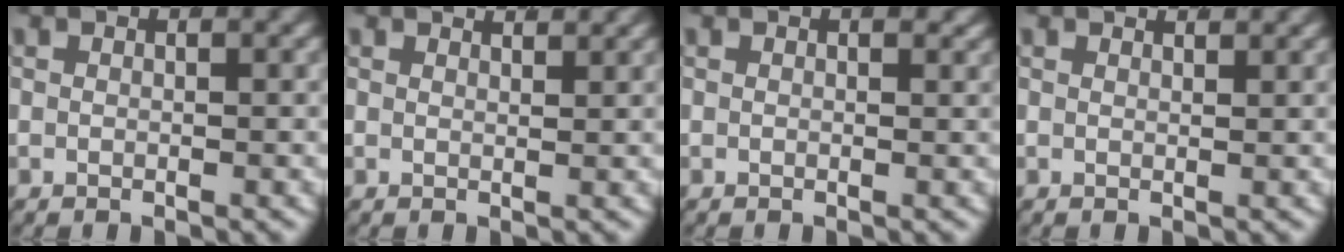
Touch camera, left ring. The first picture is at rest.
{"total": 1.8, "force": [1.7, -0.3, 0.5], "torque": [0.001, -0.005, 0.028]}
{"total": 0.8, "force": [0.6, 0.2, 0.4], "torque": [-0.002, 0.003, 0.006]}
{"total": 1.4, "force": [1.3, -0.3, 0.3], "torque": [0.005, -0.004, 0.020]}